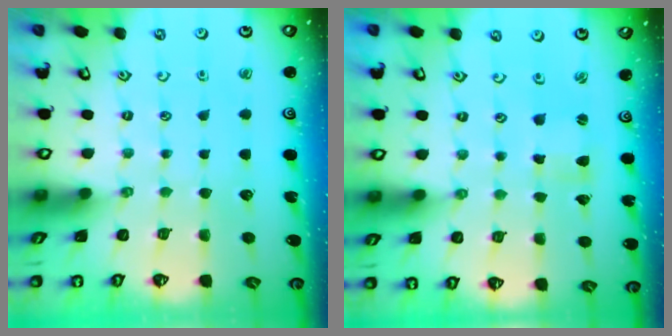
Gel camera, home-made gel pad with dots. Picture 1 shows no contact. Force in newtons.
{"total": 1.6, "press": 1.6, "slide": 0.2}